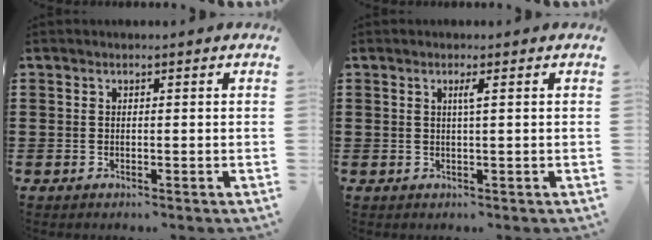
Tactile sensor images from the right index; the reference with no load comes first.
{"total": 1.3, "force": [0.4, -0.2, 1.3], "torque": [-0.024, -0.004, 0.005]}